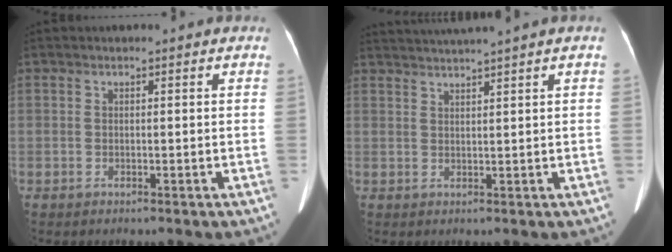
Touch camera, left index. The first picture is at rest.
{"total": 5.0, "force": [4.3, -1.7, 1.9], "torque": [-0.031, 0.016, 0.077]}